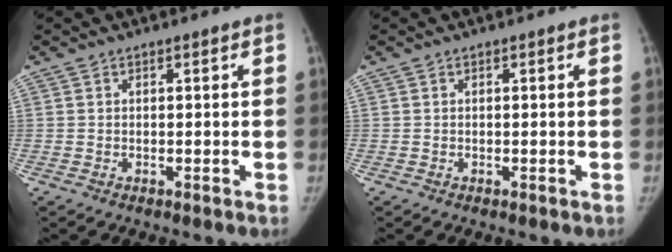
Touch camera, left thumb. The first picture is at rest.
{"total": 0.0}